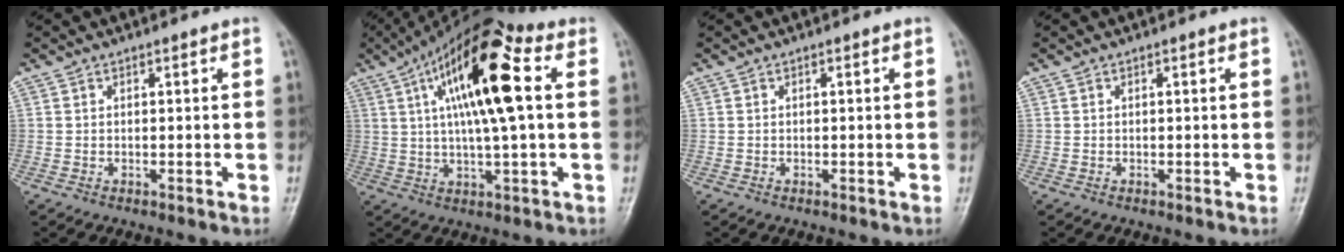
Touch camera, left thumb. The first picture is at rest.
{"total": 17.4, "force": [4.0, 4.8, 16.2], "torque": [-0.280, 0.019, 0.056]}
{"total": 0.0}
{"total": 0.0}